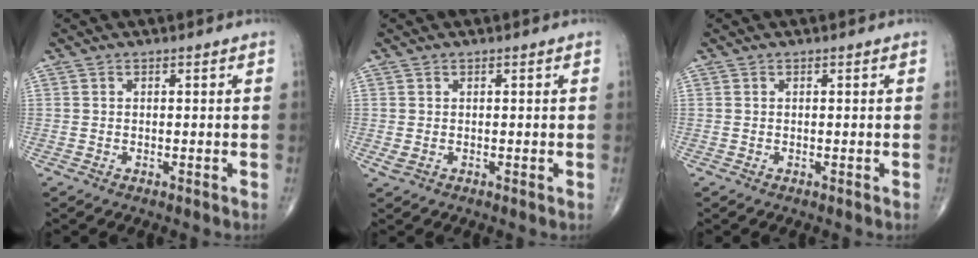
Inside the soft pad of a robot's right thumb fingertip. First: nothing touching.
{"total": 1.2, "force": [0.1, 0.8, 0.9], "torque": [-0.018, 0.000, 0.007]}
{"total": 0.0}